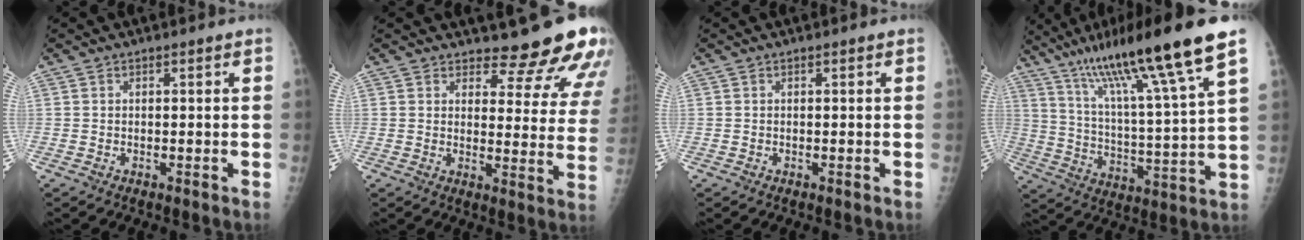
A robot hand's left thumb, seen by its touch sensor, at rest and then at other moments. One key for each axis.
{"total": 13.7, "fx": 12.6, "fy": 3.7, "fz": 3.9, "tx": -0.005, "ty": -0.113, "tz": 0.135}
{"total": 0.0}
{"total": 22.1, "fx": 14.2, "fy": 1.2, "fz": 16.8, "tx": -0.273, "ty": -0.041, "tz": 0.239}